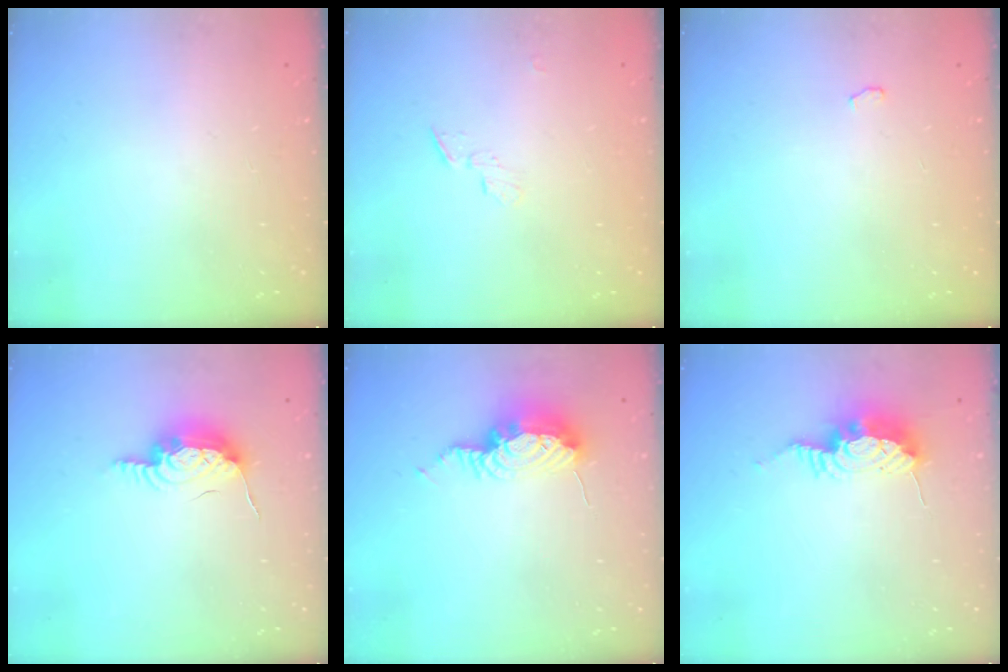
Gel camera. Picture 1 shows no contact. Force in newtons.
{"total": 3.3, "press": 3.3, "slide": 0.3}
{"total": 7.7, "press": 4.0, "slide": 6.6}
{"total": 10.8, "press": 10.7, "slide": 1.1}
{"total": 8.7, "press": 8.6, "slide": 1.1}
{"total": 9.6, "press": 9.6, "slide": 0.7}